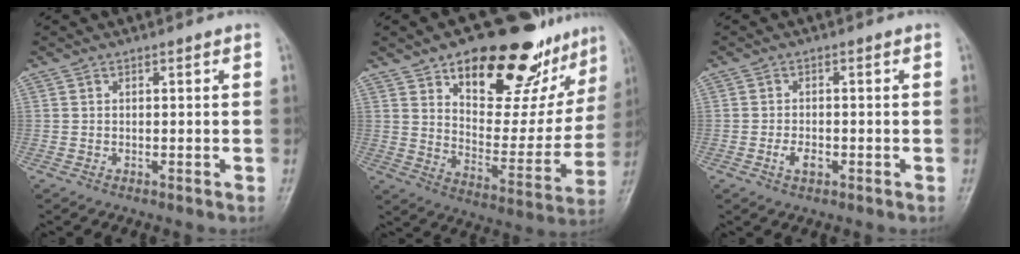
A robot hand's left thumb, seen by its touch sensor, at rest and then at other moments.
{"total": 26.3, "force": [17.2, 11.9, 15.9], "torque": [-0.168, -0.071, 0.256]}
{"total": 2.7, "force": [-1.0, 1.6, 1.9], "torque": [-0.033, 0.004, -0.019]}